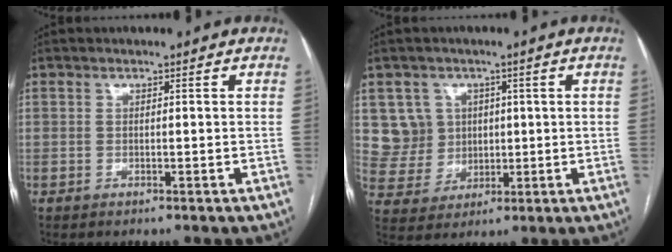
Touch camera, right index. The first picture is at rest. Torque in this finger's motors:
{"motor_torque": [-0.09, 0.03, -0.01, -0.01]}